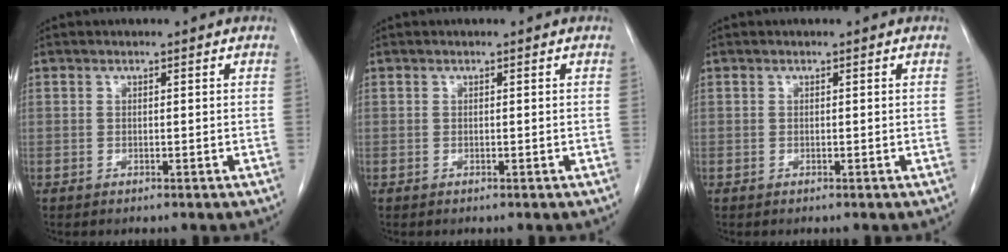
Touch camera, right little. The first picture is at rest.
{"total": 0.0}
{"total": 0.0}